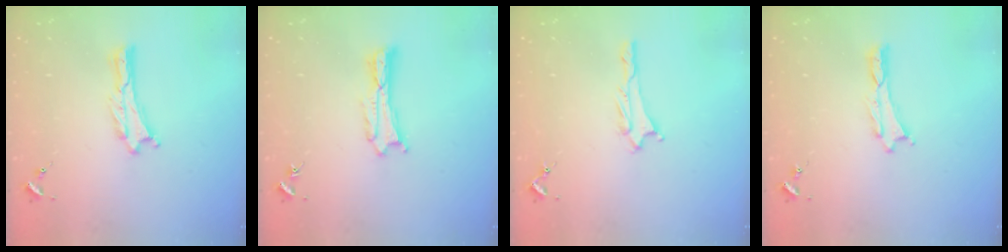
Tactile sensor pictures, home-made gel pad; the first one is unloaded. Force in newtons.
{"total": 0.9, "press": 0.9, "slide": 0.2}
{"total": 0.8, "press": 0.8, "slide": 0.1}
{"total": 0.0}